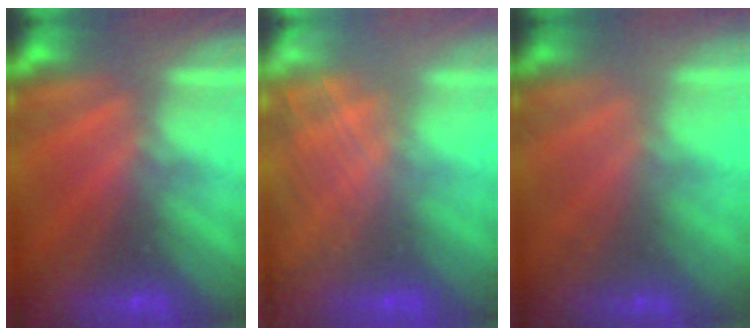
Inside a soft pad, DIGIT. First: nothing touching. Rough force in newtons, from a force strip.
{"total": 2.9}
{"total": 1.7}